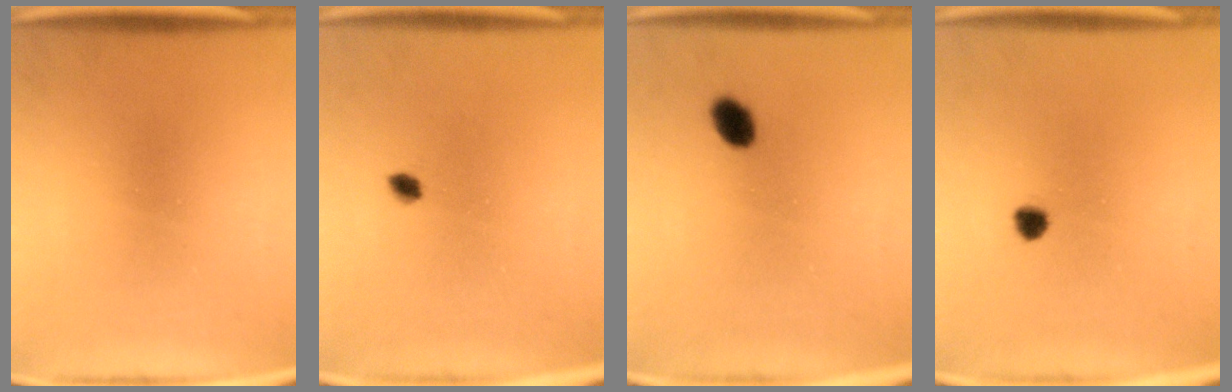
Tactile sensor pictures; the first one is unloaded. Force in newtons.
{"total": 1.5}
{"total": 3.5}
{"total": 1.9}